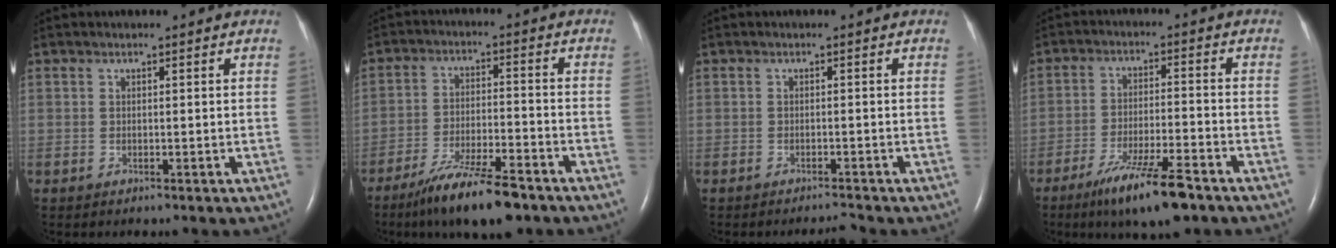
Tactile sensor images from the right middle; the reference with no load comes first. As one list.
[{"total": 11.6, "force": [-8.6, 1.7, 7.5], "torque": [-0.134, -0.027, -0.148]}, {"total": 1.3, "force": [-1.3, -0.3, 0.1], "torque": [-0.004, -0.007, -0.017]}, {"total": 10.4, "force": [-7.2, 1.0, 7.5], "torque": [-0.137, -0.024, -0.121]}]